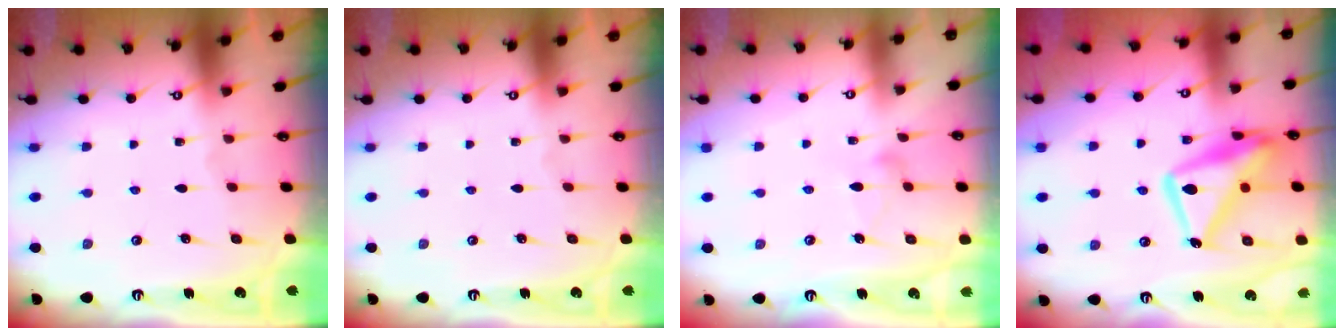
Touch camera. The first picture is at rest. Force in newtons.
{"total": 0.0}
{"total": 8.6, "press": 8.6, "slide": 0.1}
{"total": 17.8, "press": 17.7, "slide": 1.7}